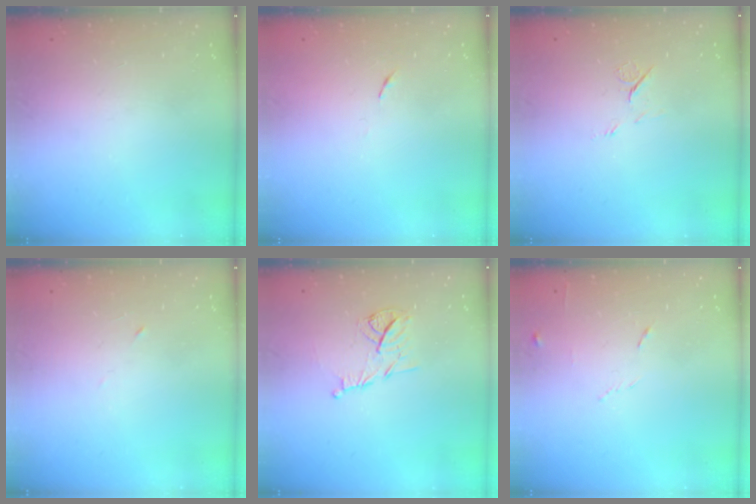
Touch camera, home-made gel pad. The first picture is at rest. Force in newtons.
{"total": 3.2, "press": 3.1, "slide": 0.4}
{"total": 6.0, "press": 6.0, "slide": 0.8}
{"total": 2.7, "press": 2.5, "slide": 1.0}
{"total": 8.6, "press": 8.6, "slide": 0.7}
{"total": 6.4, "press": 6.3, "slide": 0.7}